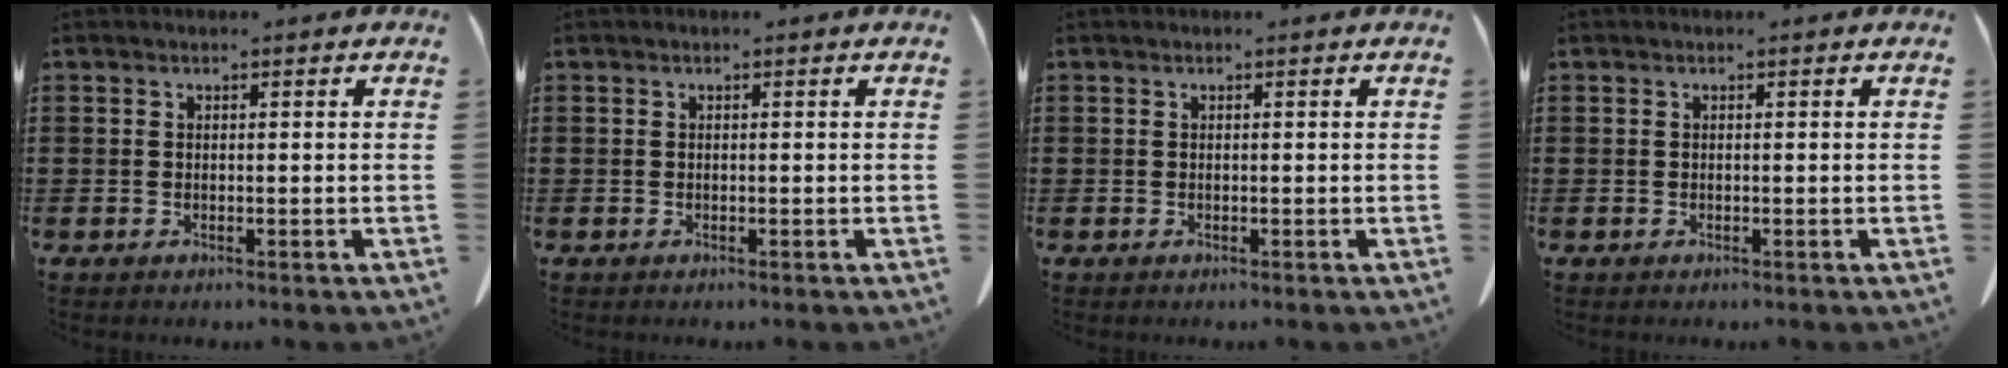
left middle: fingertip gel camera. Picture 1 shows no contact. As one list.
[{"total": 0.0}, {"total": 0.0}, {"total": 0.0}]